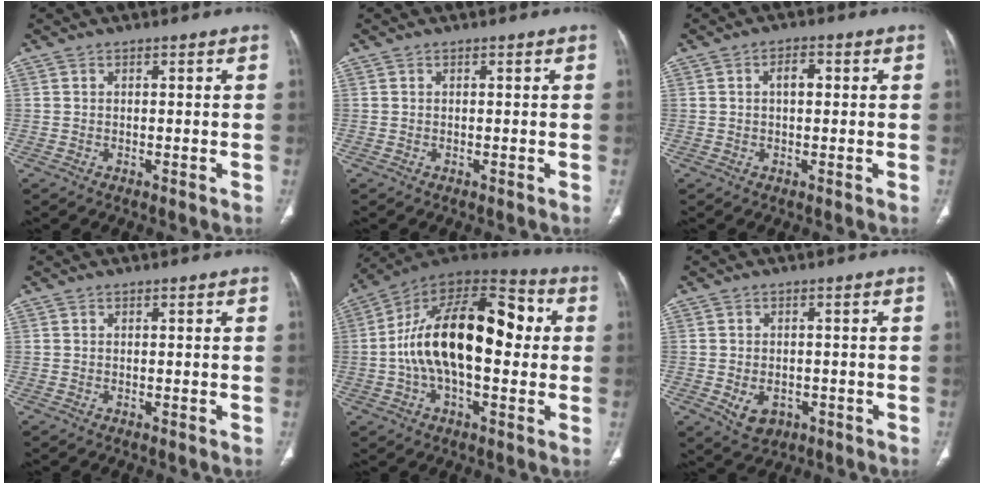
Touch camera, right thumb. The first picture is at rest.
{"total": 0.0}
{"total": 3.0, "force": [0.5, 1.7, 2.5], "torque": [-0.037, 0.011, 0.006]}
{"total": 0.0}
{"total": 23.4, "force": [1.3, 12.1, 20.0], "torque": [-0.324, 0.043, 0.011]}
{"total": 5.1, "force": [-1.6, 3.7, 3.0], "torque": [-0.042, 0.008, -0.011]}